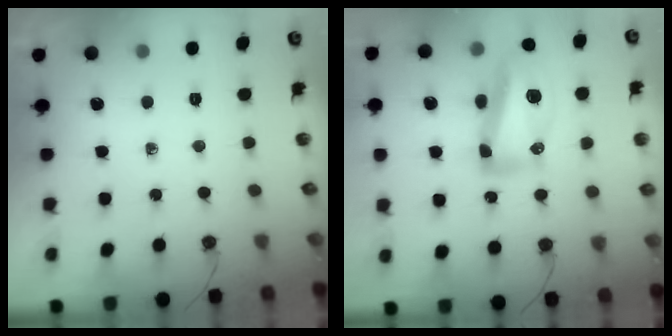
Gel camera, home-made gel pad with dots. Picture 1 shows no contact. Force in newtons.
{"total": 15.4, "press": 15.3, "slide": 1.5}